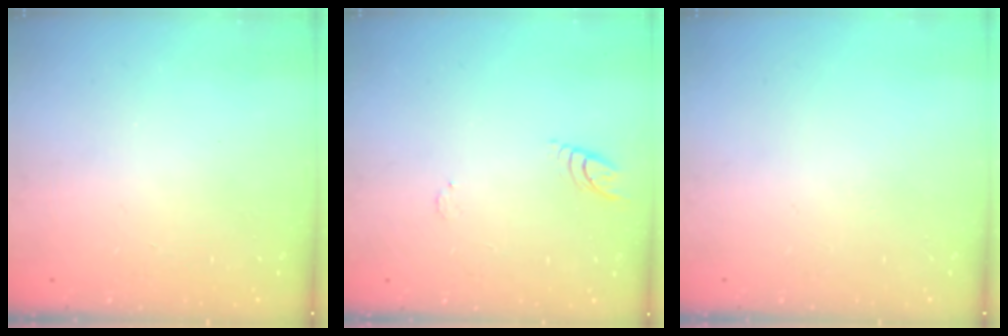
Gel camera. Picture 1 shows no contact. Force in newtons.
{"total": 5.8, "press": 5.7, "slide": 0.5}
{"total": 0.0}